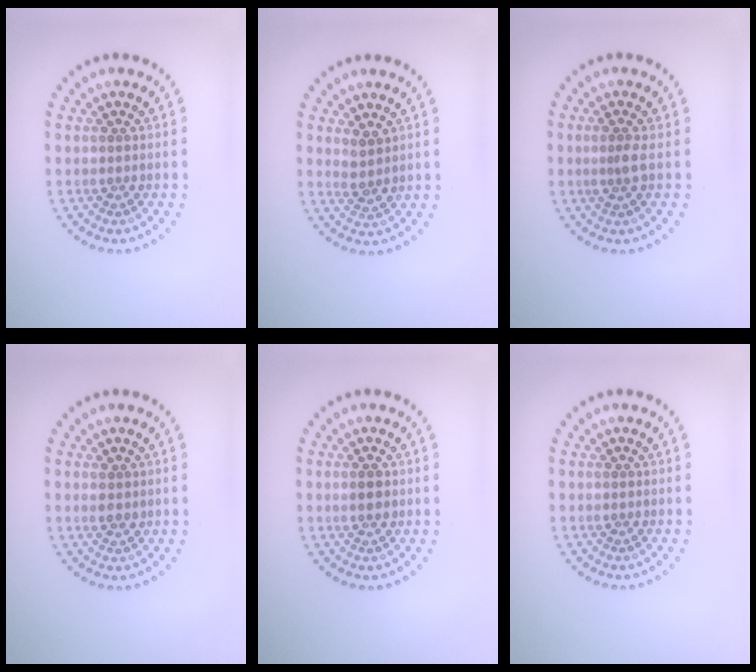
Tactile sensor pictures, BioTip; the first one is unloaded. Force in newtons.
{"total": 1.5, "press": 1.3, "slide": 0.8}
{"total": 1.4, "press": 1.0, "slide": 0.9}
{"total": 1.1, "press": 1.0, "slide": 0.4}
{"total": 1.2, "press": 1.2, "slide": 0.0}
{"total": 0.0}